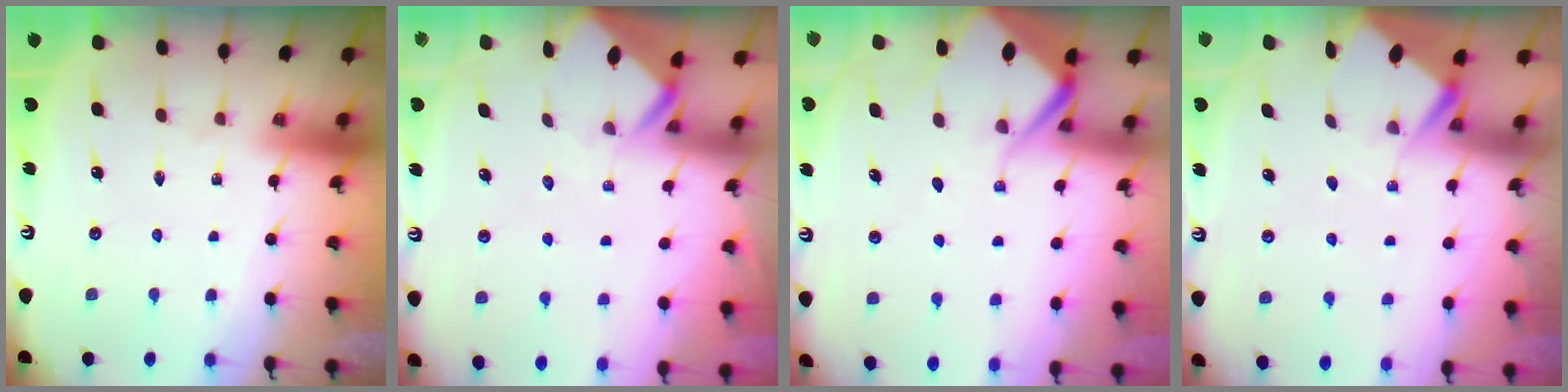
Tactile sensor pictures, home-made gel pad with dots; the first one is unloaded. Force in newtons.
{"total": 3.0, "press": 3.0, "slide": 0.2}
{"total": 7.4, "press": 7.3, "slide": 0.7}
{"total": 2.8, "press": 2.8, "slide": 0.4}